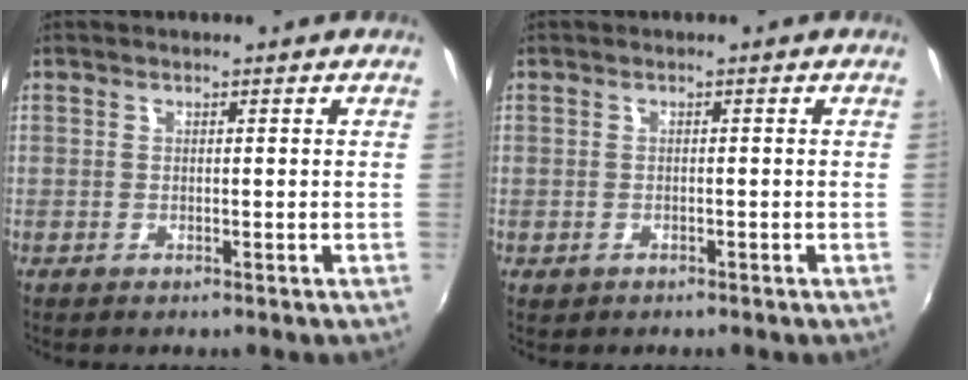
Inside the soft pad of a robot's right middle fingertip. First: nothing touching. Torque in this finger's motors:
{"motor_torque": [-0.33, -0.01, 0.04, -0.01]}